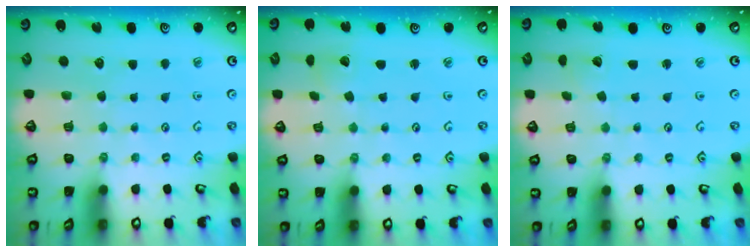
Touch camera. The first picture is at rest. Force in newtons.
{"total": 2.0, "press": 2.0, "slide": 0.1}
{"total": 1.9, "press": 1.9, "slide": 0.1}